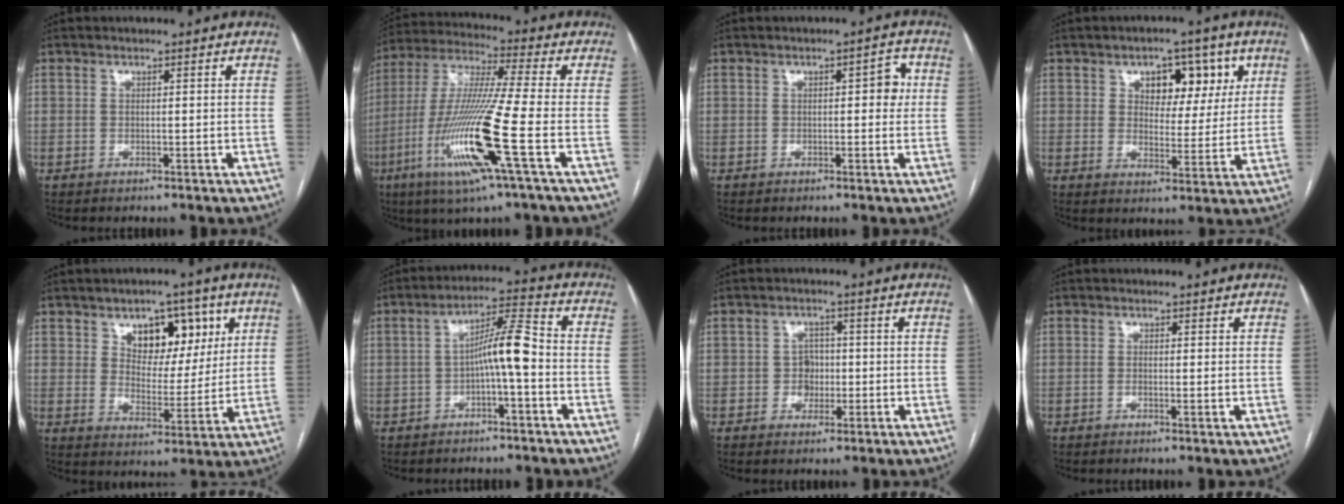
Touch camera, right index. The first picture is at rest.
{"total": 17.5, "force": [-5.9, -0.7, 16.4], "torque": [-0.342, -0.021, -0.120]}
{"total": 3.3, "force": [0.5, 1.4, 2.9], "torque": [-0.030, 0.017, 0.004]}
{"total": 8.9, "force": [3.9, 5.3, 6.0], "torque": [-0.071, 0.020, 0.059]}
{"total": 10.4, "force": [4.9, 6.1, 6.9], "torque": [-0.090, 0.014, 0.081]}
{"total": 7.2, "force": [-1.3, 0.7, 7.0], "torque": [-0.119, 0.025, -0.024]}
{"total": 3.0, "force": [-0.5, 2.7, 1.3], "torque": [-0.011, 0.009, -0.006]}
{"total": 1.3, "force": [-0.2, 0.3, 1.3], "torque": [-0.020, -0.002, -0.003]}